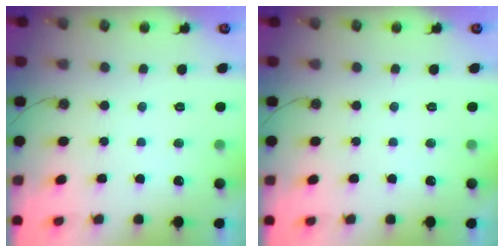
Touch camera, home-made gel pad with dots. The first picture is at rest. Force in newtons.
{"total": 0.0}